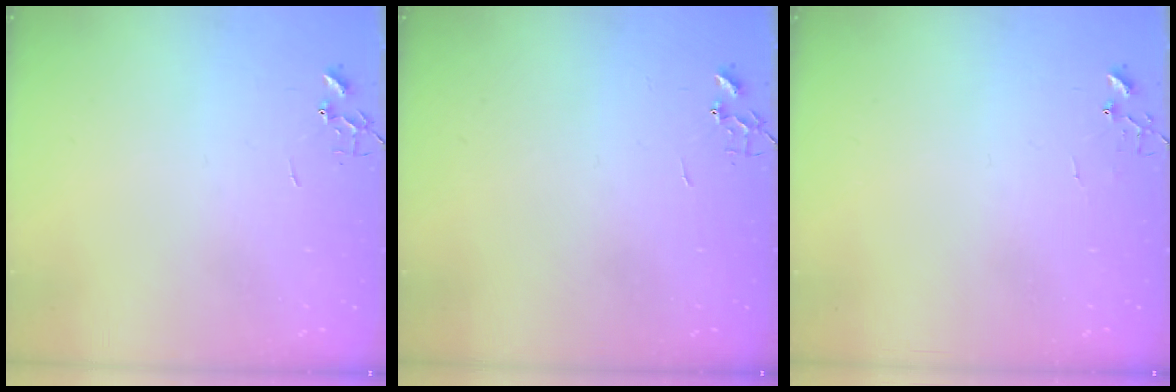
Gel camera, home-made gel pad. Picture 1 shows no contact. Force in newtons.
{"total": 0.0}
{"total": 5.0, "press": 5.0, "slide": 0.4}